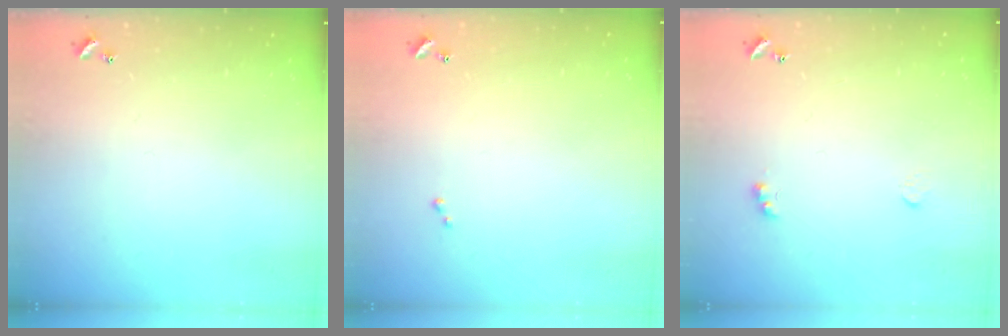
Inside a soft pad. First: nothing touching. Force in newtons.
{"total": 0.0}
{"total": 3.8, "press": 3.7, "slide": 0.6}